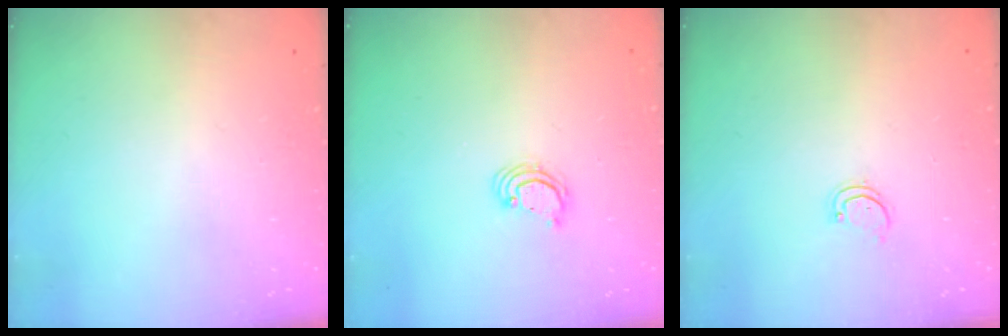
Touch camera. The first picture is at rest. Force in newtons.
{"total": 2.4, "press": 2.4, "slide": 0.1}
{"total": 1.7, "press": 1.7, "slide": 0.3}